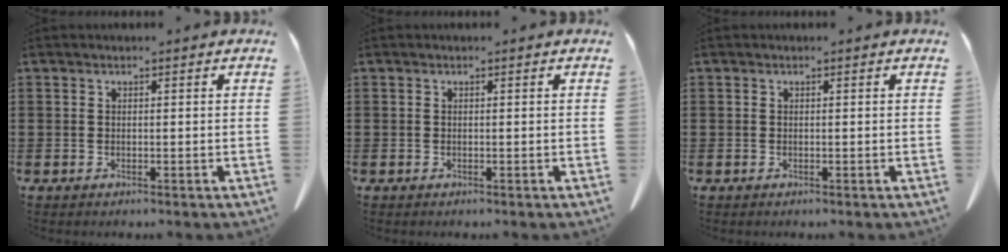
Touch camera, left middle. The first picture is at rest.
{"total": 0.0}
{"total": 0.0}